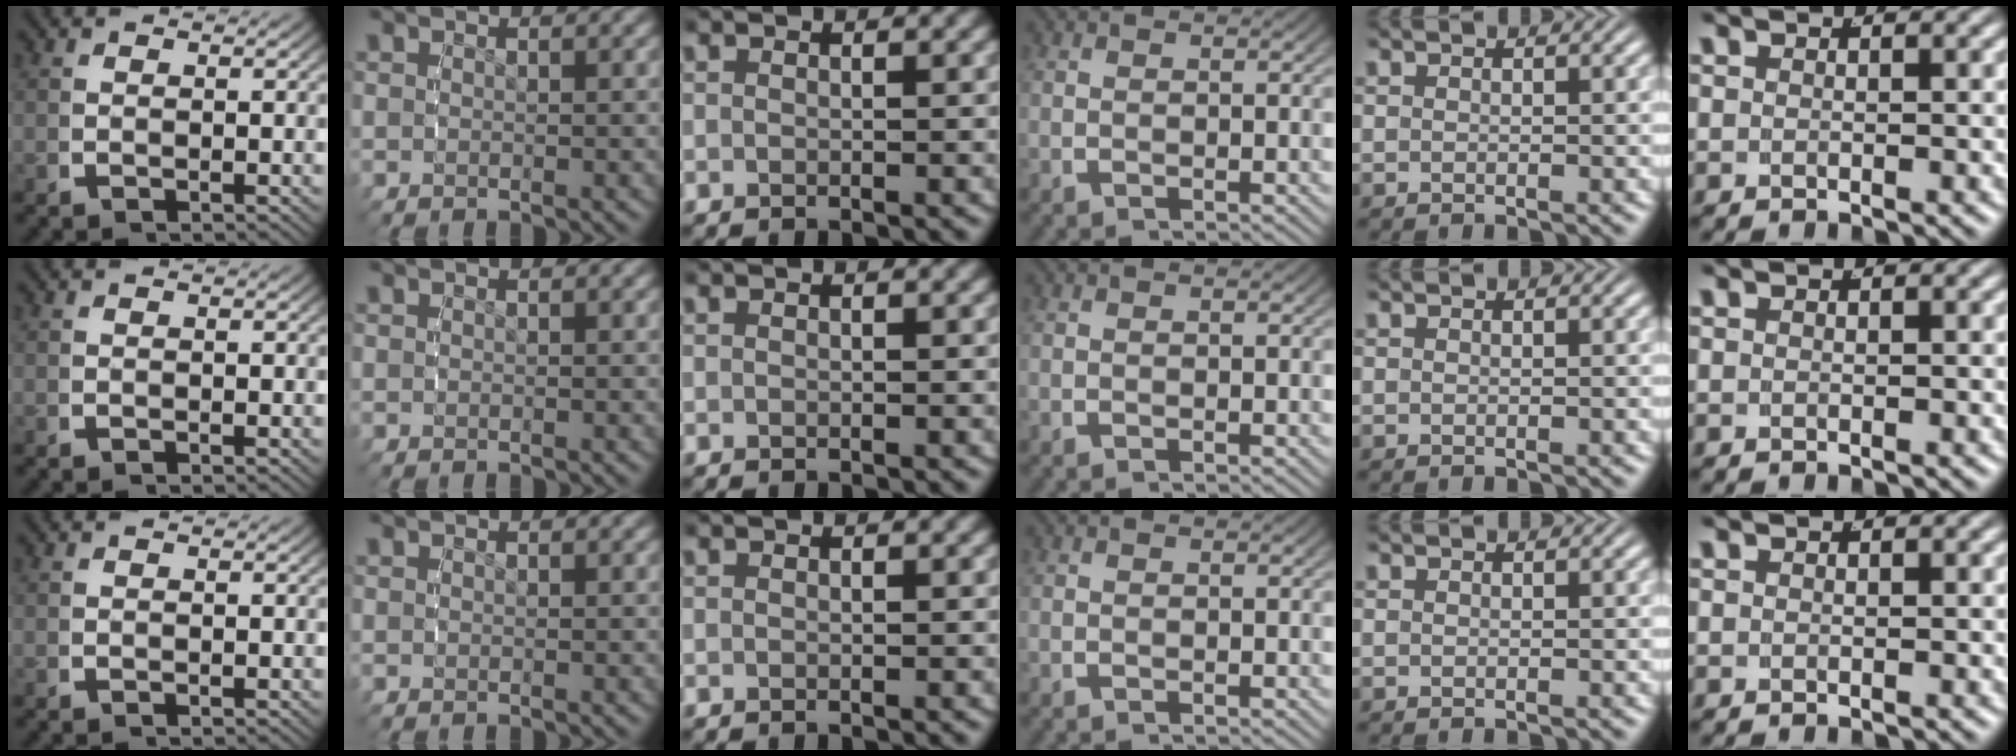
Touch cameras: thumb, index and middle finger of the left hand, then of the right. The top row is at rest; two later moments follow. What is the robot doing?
{"motion": "reach", "object": "sponge"}